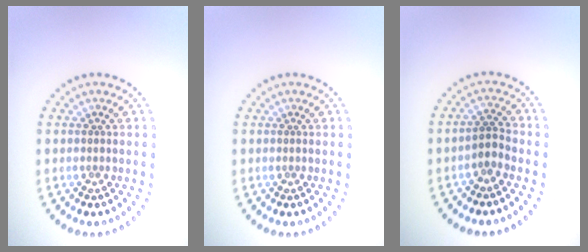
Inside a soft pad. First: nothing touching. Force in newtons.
{"total": 0.0}
{"total": 1.8, "press": 1.4, "slide": 1.1}